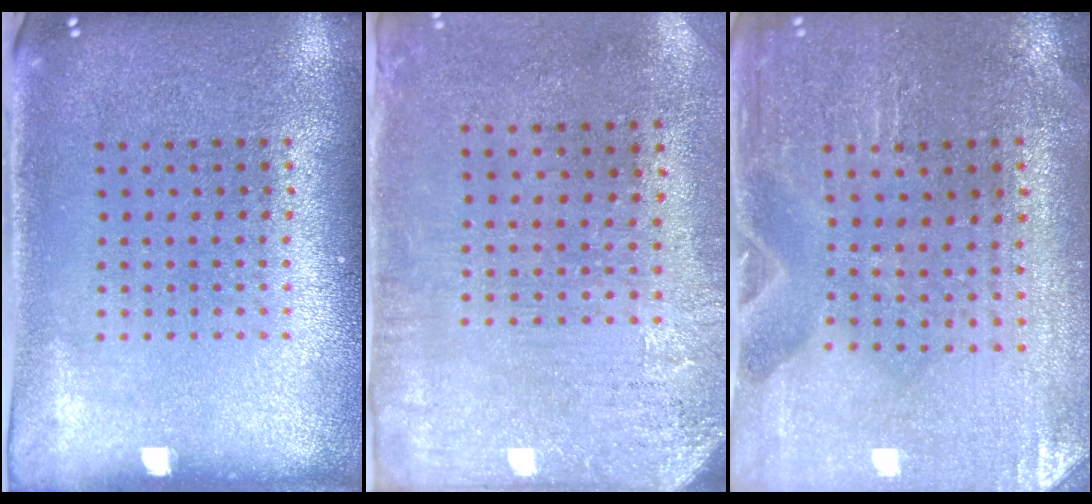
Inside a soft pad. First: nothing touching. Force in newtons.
{"total": 3.3, "press": 2.6, "slide": 2.0}
{"total": 0.6, "press": 0.6, "slide": 0.0}